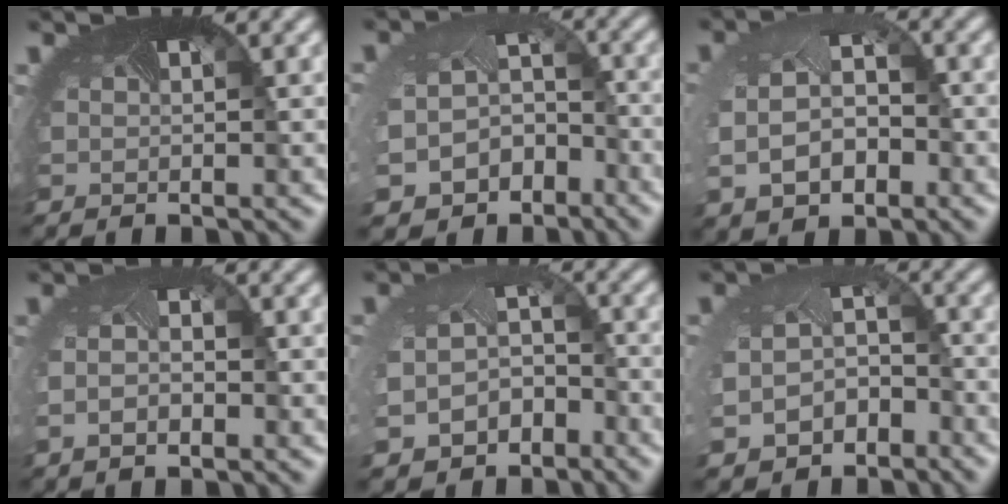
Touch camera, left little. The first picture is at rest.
{"total": 7.2, "force": [-4.1, 5.3, 2.6], "torque": [-0.060, -0.041, -0.051]}
{"total": 5.7, "force": [-0.7, 3.9, 4.1], "torque": [-0.101, -0.017, -0.001]}
{"total": 2.4, "force": [-0.5, 1.3, 1.9], "torque": [-0.043, -0.010, -0.008]}
{"total": 6.6, "force": [-3.7, 4.8, 2.7], "torque": [-0.073, -0.046, -0.047]}
{"total": 6.0, "force": [-3.3, 4.2, 2.7], "torque": [-0.079, -0.043, -0.042]}